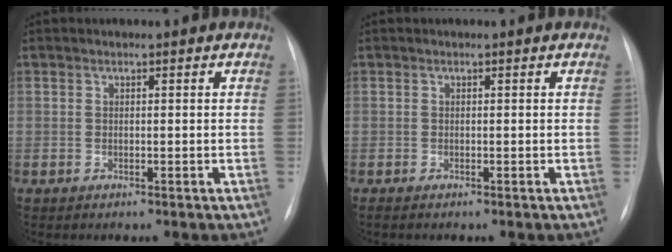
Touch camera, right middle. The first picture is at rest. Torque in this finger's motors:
{"motor_torque": [0.11, -0.12, 0.04, 0.01]}